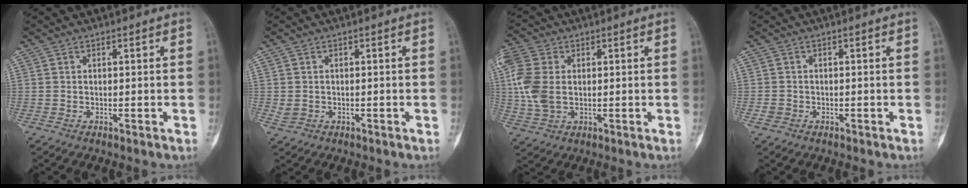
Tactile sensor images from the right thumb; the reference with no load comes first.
{"total": 1.7, "force": [-0.3, 1.4, 0.8], "torque": [-0.016, 0.002, -0.001]}
{"total": 9.9, "force": [1.0, 6.6, 7.2], "torque": [-0.182, 0.005, 0.023]}
{"total": 1.4, "force": [-0.6, 1.2, 0.4], "torque": [-0.008, 0.004, -0.013]}